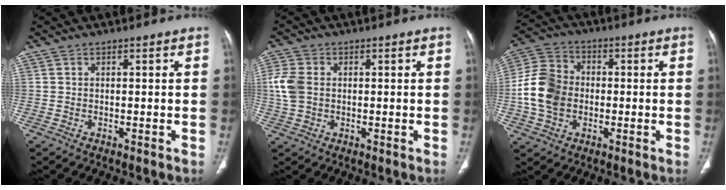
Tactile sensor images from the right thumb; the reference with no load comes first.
{"total": 6.0, "force": [0.3, 4.5, 4.0], "torque": [-0.097, 0.008, 0.006]}
{"total": 11.8, "force": [-1.2, 9.3, 7.2], "torque": [-0.130, 0.024, -0.028]}